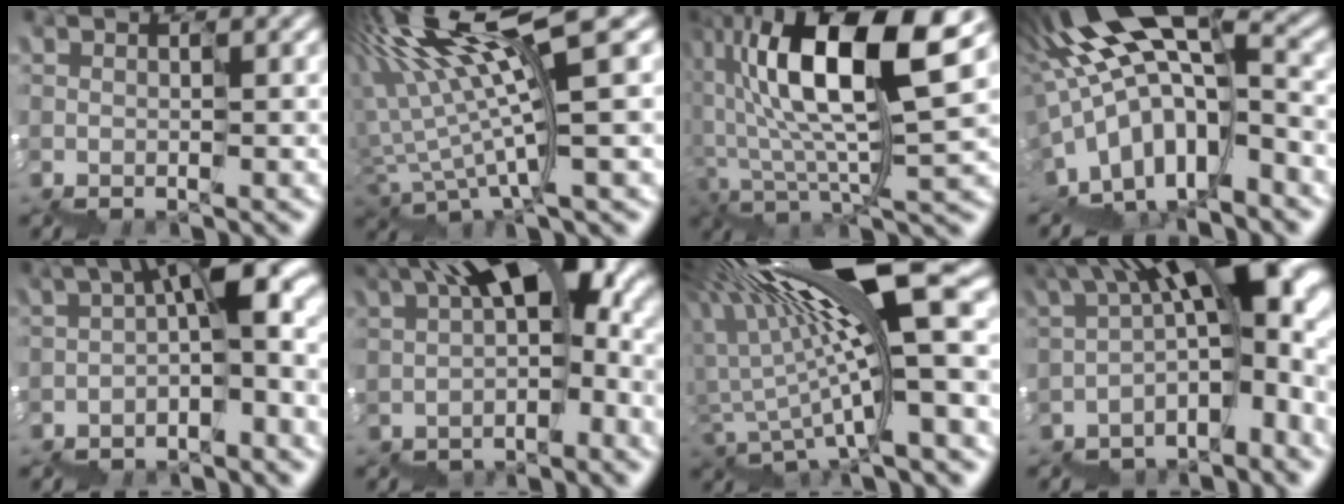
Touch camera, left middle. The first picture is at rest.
{"total": 7.7, "force": [3.9, 1.3, 6.5], "torque": [-0.146, 0.020, 0.081]}
{"total": 11.3, "force": [1.9, 3.9, 10.5], "torque": [-0.211, 0.017, 0.037]}
{"total": 11.9, "force": [-3.4, 4.2, 10.6], "torque": [-0.190, 0.036, -0.059]}
{"total": 7.7, "force": [-1.1, 2.6, 7.2], "torque": [-0.105, 0.026, -0.020]}
{"total": 9.3, "force": [0.8, 4.5, 8.0], "torque": [-0.130, 0.013, 0.021]}
{"total": 13.6, "force": [4.7, 3.2, 12.4], "torque": [-0.233, 0.011, 0.092]}
{"total": 11.6, "force": [0.0, 5.0, 10.5], "torque": [-0.155, 0.030, 0.012]}